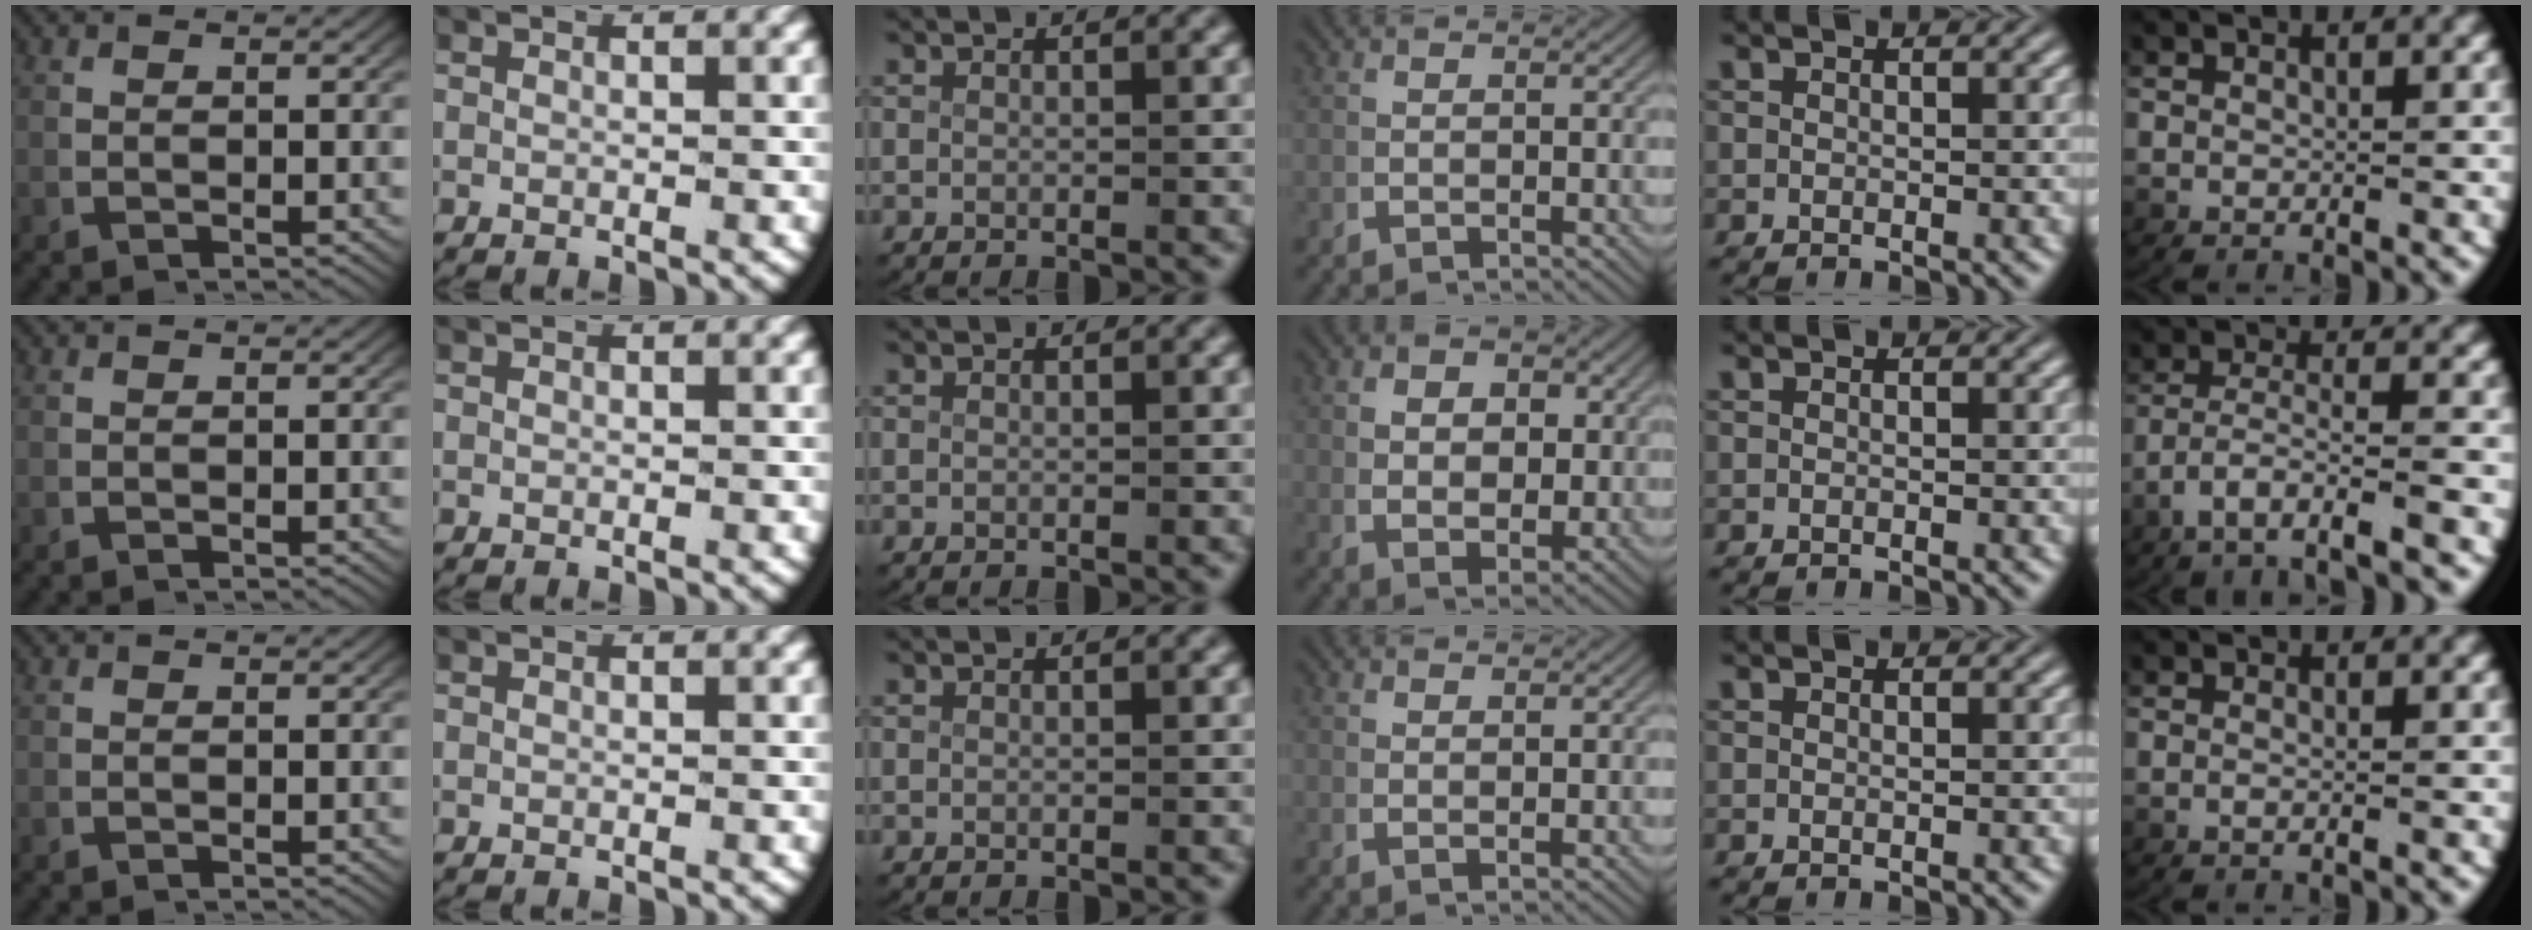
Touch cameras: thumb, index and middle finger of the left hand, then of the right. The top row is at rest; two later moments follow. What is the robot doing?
{"motion": "lift_and_place", "object": "towel"}